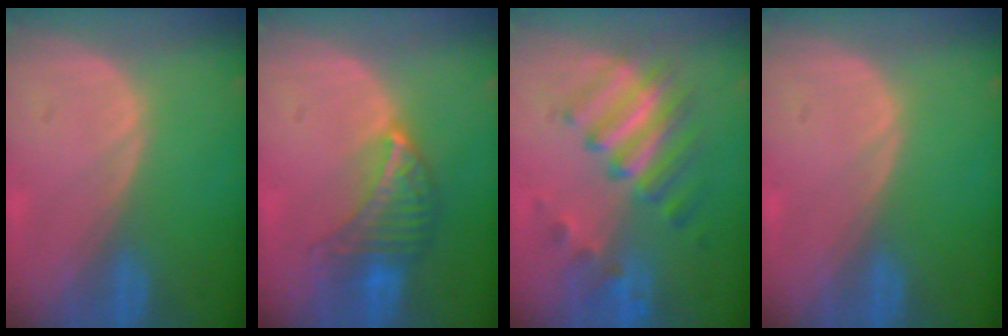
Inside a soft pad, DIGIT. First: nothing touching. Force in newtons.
{"total": 7.0, "press": 6.4, "slide": 2.9}
{"total": 7.7, "press": 7.7, "slide": 1.0}
{"total": 0.0}